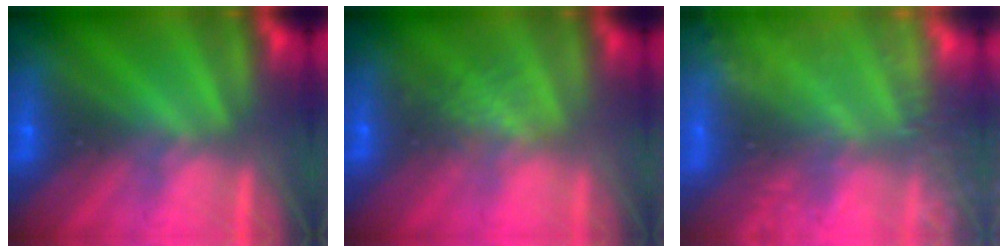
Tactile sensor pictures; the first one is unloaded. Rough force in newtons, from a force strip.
{"total": 2.7}
{"total": 6.8}